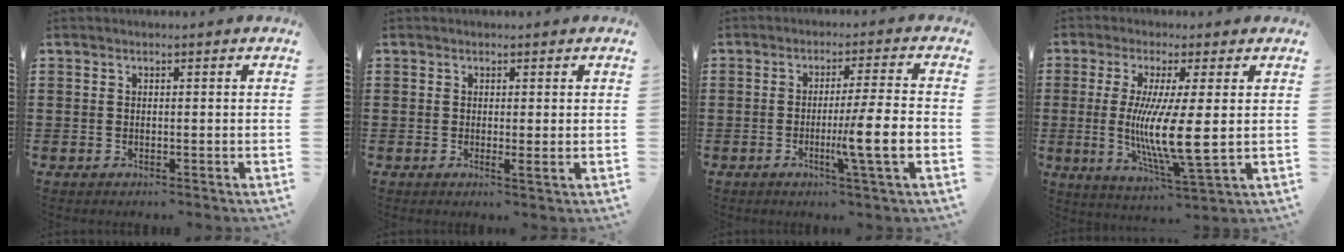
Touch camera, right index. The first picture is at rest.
{"total": 1.3, "force": [0.0, 0.1, 1.3], "torque": [-0.025, -0.005, 0.002]}
{"total": 7.8, "force": [-2.0, -0.7, 7.5], "torque": [-0.125, -0.014, -0.037]}
{"total": 9.5, "force": [0.4, 0.9, 9.5], "torque": [-0.197, -0.017, 0.003]}